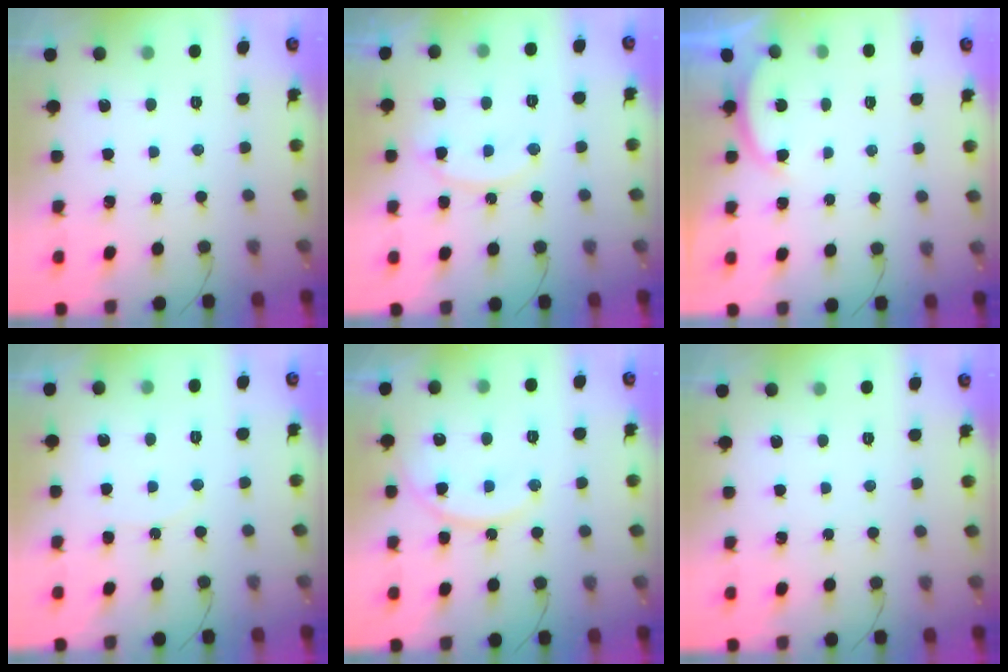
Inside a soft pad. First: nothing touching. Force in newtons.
{"total": 12.8, "press": 12.7, "slide": 1.0}
{"total": 2.2, "press": 2.1, "slide": 0.5}
{"total": 5.1, "press": 5.0, "slide": 0.4}
{"total": 13.8, "press": 13.8, "slide": 1.3}
{"total": 0.0}